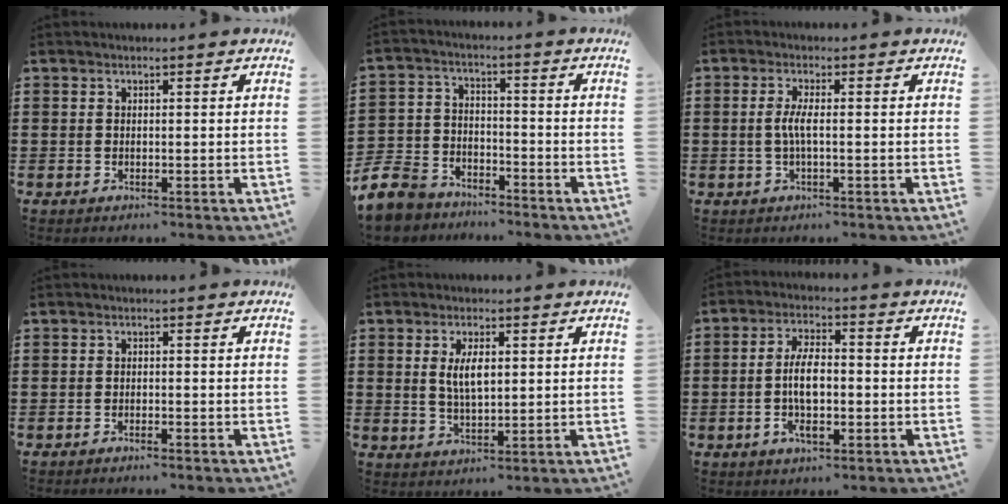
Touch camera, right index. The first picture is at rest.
{"total": 7.9, "force": [-7.2, 2.7, 1.7], "torque": [-0.057, 0.016, -0.146]}
{"total": 3.0, "force": [-0.3, 0.2, 2.9], "torque": [-0.070, -0.009, -0.012]}
{"total": 0.7, "force": [-0.6, -0.1, 0.3], "torque": [-0.007, -0.003, -0.011]}
{"total": 4.6, "force": [0.9, 1.7, 4.1], "torque": [-0.085, 0.006, 0.014]}
{"total": 7.5, "force": [-1.1, 3.3, 6.6], "torque": [-0.129, 0.000, -0.027]}